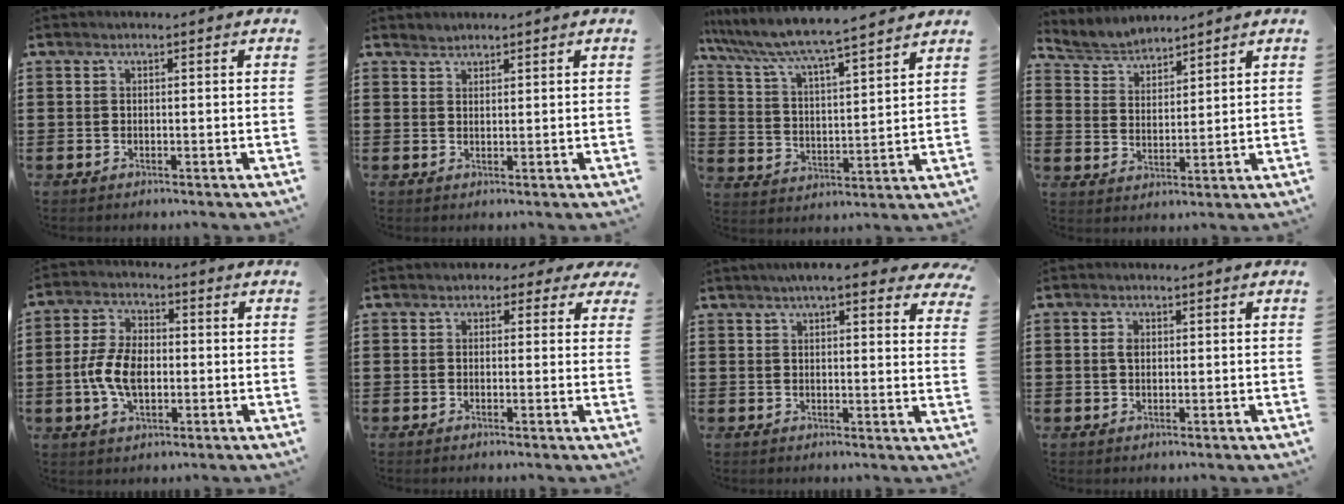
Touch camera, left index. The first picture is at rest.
{"total": 1.2, "force": [1.1, 0.3, -0.2], "torque": [0.001, 0.000, 0.023]}
{"total": 6.1, "force": [5.7, -0.3, 2.1], "torque": [-0.070, -0.043, 0.091]}
{"total": 3.8, "force": [3.7, 0.7, 0.0], "torque": [-0.018, -0.015, 0.067]}
{"total": 7.4, "force": [-1.1, 4.3, 5.8], "torque": [-0.139, 0.002, -0.028]}
{"total": 1.6, "force": [0.3, 1.4, 0.7], "torque": [-0.013, 0.006, 0.002]}
{"total": 5.7, "force": [4.7, 0.6, 3.3], "torque": [-0.070, -0.004, 0.082]}
{"total": 1.5, "force": [0.3, 1.0, 1.2], "torque": [-0.026, 0.007, 0.004]}